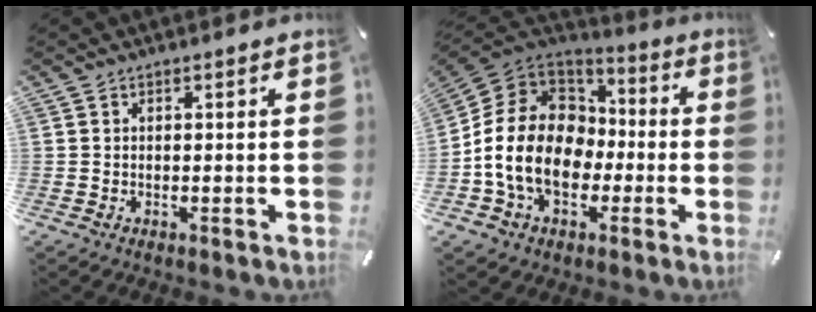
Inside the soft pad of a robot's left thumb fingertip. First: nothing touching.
{"total": 17.6, "force": [-3.5, 13.8, 10.3], "torque": [-0.219, 0.031, -0.058]}